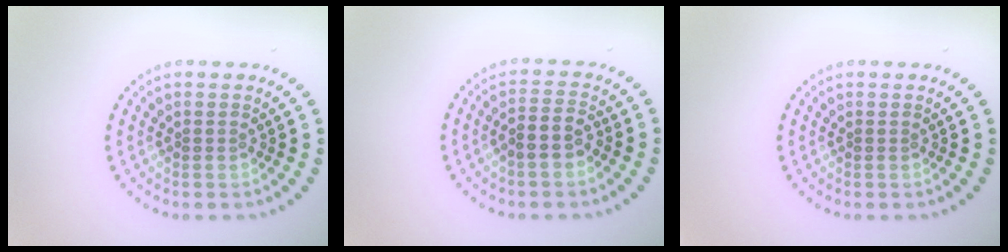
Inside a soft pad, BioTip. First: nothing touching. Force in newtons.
{"total": 2.2, "press": 2.0, "slide": 1.0}
{"total": 0.0}